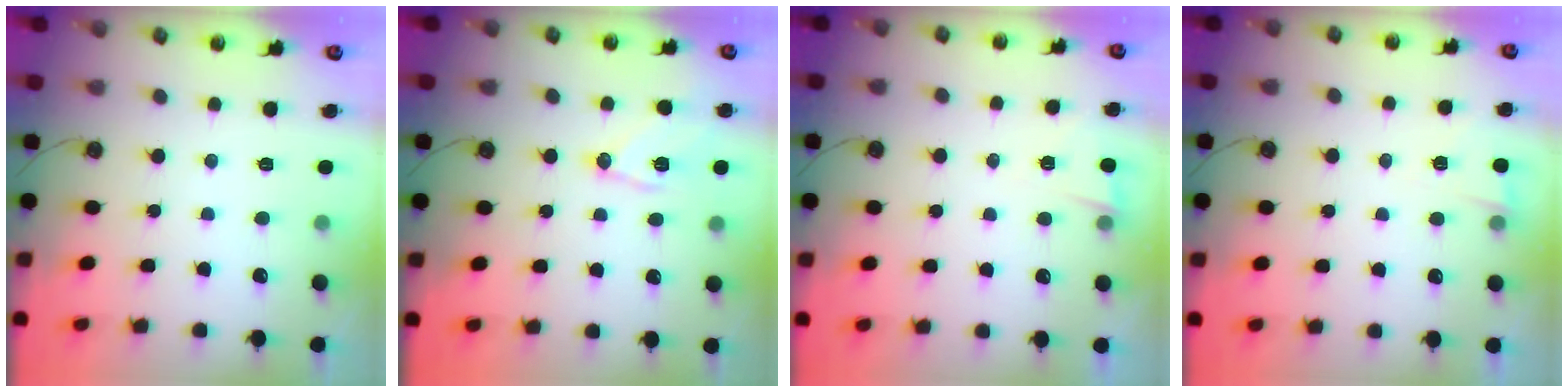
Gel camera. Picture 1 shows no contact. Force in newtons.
{"total": 11.7, "press": 11.7, "slide": 0.7}
{"total": 2.9, "press": 2.7, "slide": 1.1}
{"total": 3.1, "press": 2.9, "slide": 1.0}